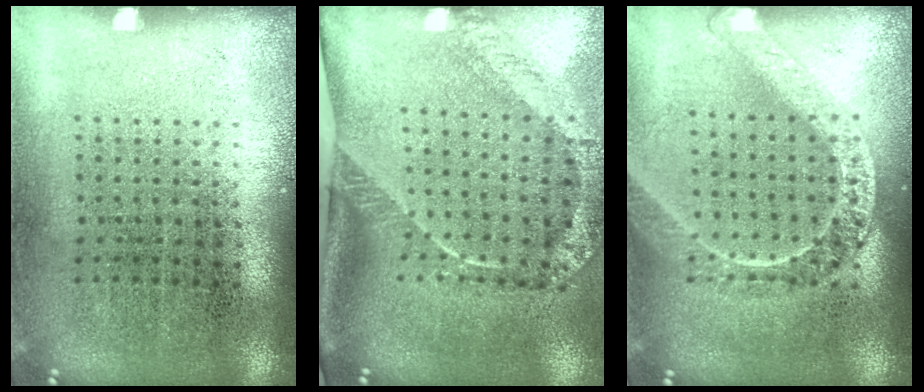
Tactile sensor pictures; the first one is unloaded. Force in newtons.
{"total": 2.6, "press": 1.7, "slide": 2.0}
{"total": 1.6, "press": 1.6, "slide": 0.1}